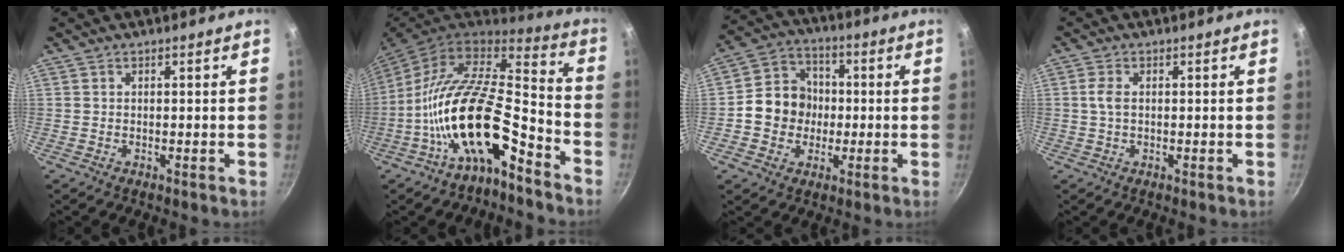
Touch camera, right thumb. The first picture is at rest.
{"total": 20.1, "force": [-8.9, 8.0, 16.2], "torque": [-0.273, 0.065, -0.173]}
{"total": 10.9, "force": [-0.9, 9.6, 5.0], "torque": [-0.049, 0.022, -0.033]}
{"total": 2.5, "force": [0.2, 1.4, 2.1], "torque": [-0.045, 0.004, 0.002]}